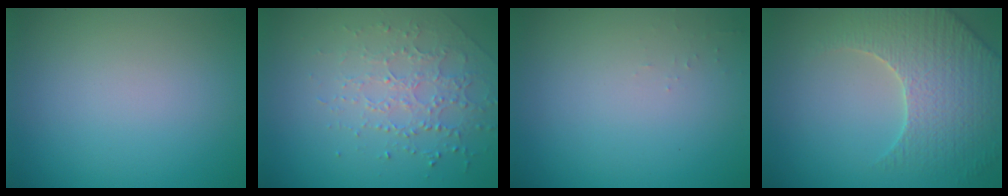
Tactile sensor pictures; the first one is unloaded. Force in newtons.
{"total": 2.1, "press": 1.9, "slide": 0.9}
{"total": 0.5, "press": 0.5, "slide": 0.2}
{"total": 5.1, "press": 4.9, "slide": 1.6}